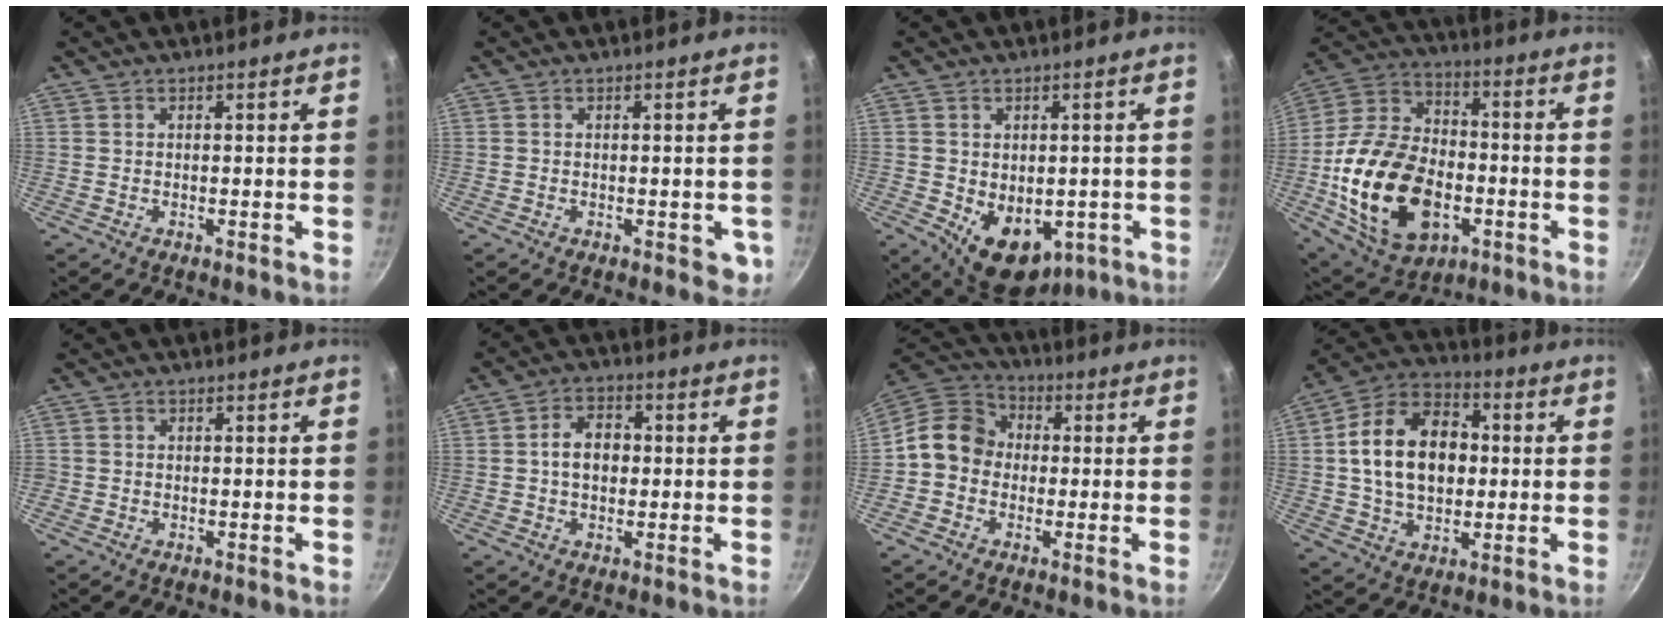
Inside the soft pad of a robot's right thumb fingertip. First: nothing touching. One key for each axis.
{"total": 3.3, "fx": -0.7, "fy": 2.0, "fz": 2.5, "tx": -0.018, "ty": 0.000, "tz": -0.008}
{"total": 11.9, "fx": -2.7, "fy": 8.3, "fz": 8.1, "tx": -0.083, "ty": -0.014, "tz": -0.015}
{"total": 25.3, "fx": -6.0, "fy": 16.3, "fz": 18.3, "tx": -0.328, "ty": 0.029, "tz": -0.099}
{"total": 0.7, "fx": -0.3, "fy": 0.7, "fz": 0.1, "tx": -0.002, "ty": 0.001, "tz": -0.008}
{"total": 6.3, "fx": 0.0, "fy": 4.7, "fz": 4.3, "tx": -0.047, "ty": 0.018, "tz": -0.005}
{"total": 10.4, "fx": -0.6, "fy": 9.0, "fz": 5.2, "tx": -0.057, "ty": 0.032, "tz": -0.037}
{"total": 17.3, "fx": 1.1, "fy": 12.1, "fz": 12.3, "tx": -0.174, "ty": 0.024, "tz": 0.008}